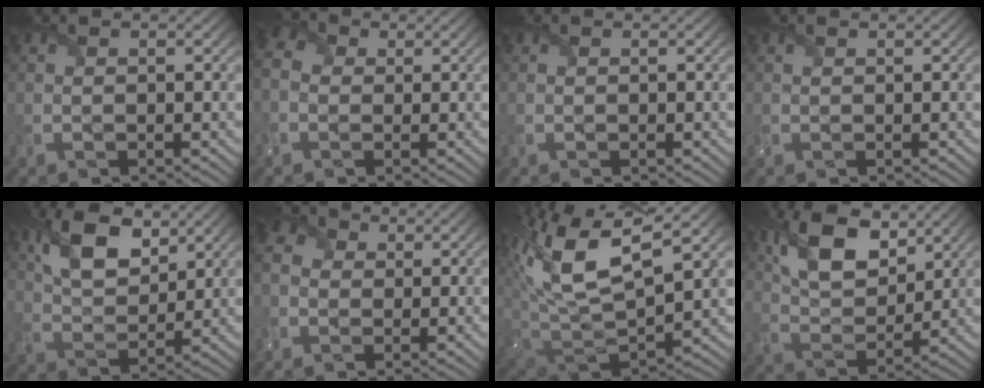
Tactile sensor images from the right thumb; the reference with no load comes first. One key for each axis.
{"total": 4.0, "fx": -0.7, "fy": 3.4, "fz": 2.1, "tx": -0.064, "ty": 0.002, "tz": -0.028}
{"total": 0.0}
{"total": 0.0}
{"total": 9.5, "fx": 4.8, "fy": 4.8, "fz": 6.7, "tx": -0.148, "ty": 0.006, "tz": 0.092}
{"total": 3.9, "fx": -0.3, "fy": 3.4, "fz": 2.0, "tx": -0.061, "ty": 0.002, "tz": -0.017}
{"total": 16.0, "fx": 7.8, "fy": 6.7, "fz": 12.2, "tx": -0.290, "ty": 0.024, "tz": 0.147}
{"total": 11.0, "fx": 5.8, "fy": 5.3, "fz": 7.6, "tx": -0.166, "ty": 0.009, "tz": 0.112}